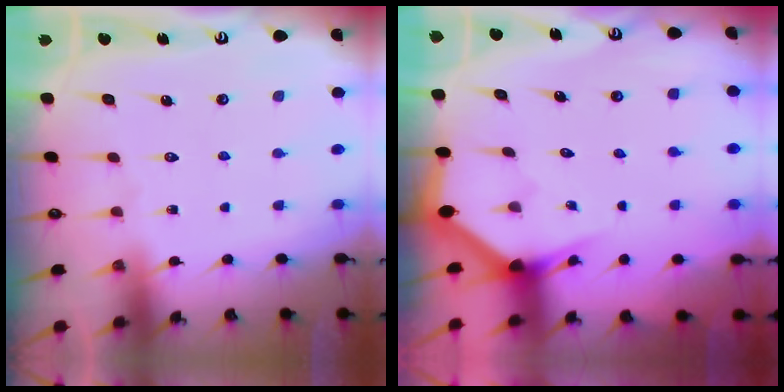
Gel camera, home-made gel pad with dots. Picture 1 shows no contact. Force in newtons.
{"total": 2.8, "press": 2.8, "slide": 0.0}